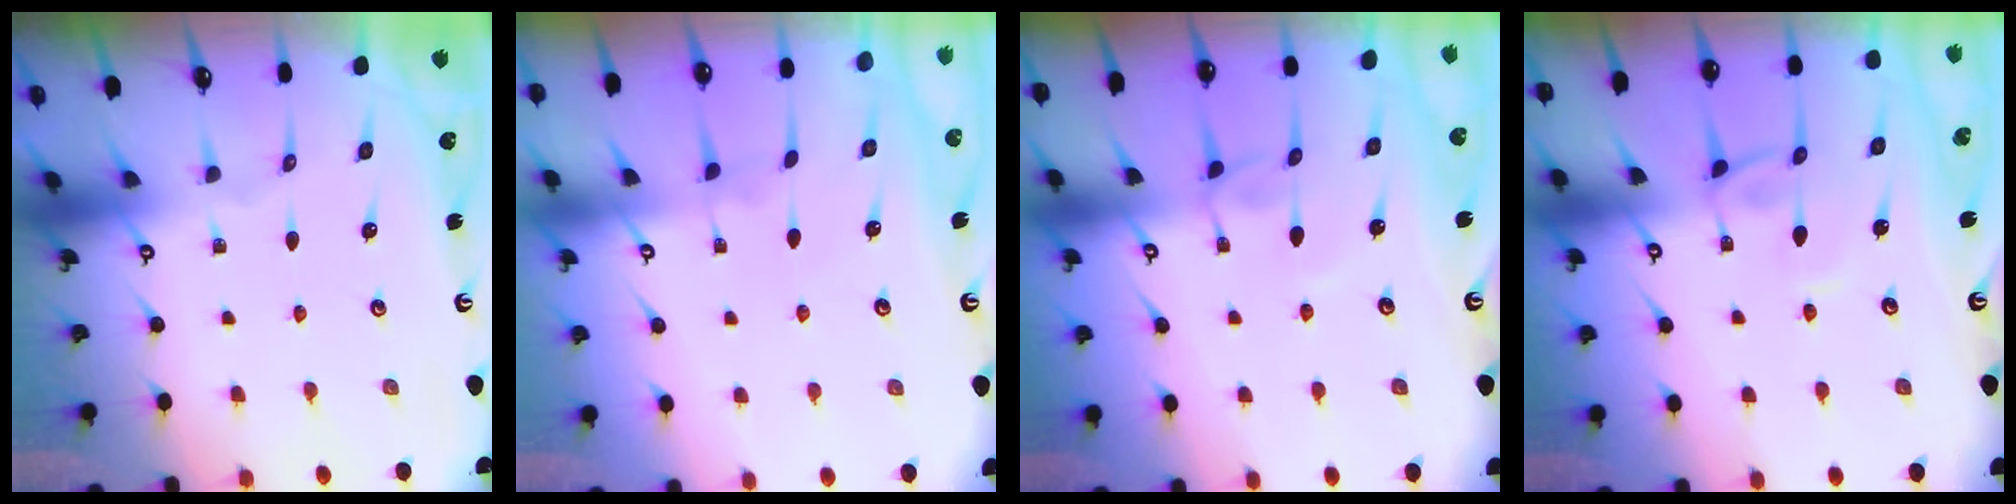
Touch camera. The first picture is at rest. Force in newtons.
{"total": 3.5, "press": 3.5, "slide": 0.1}
{"total": 3.7, "press": 3.7, "slide": 0.2}
{"total": 2.1, "press": 2.0, "slide": 0.4}